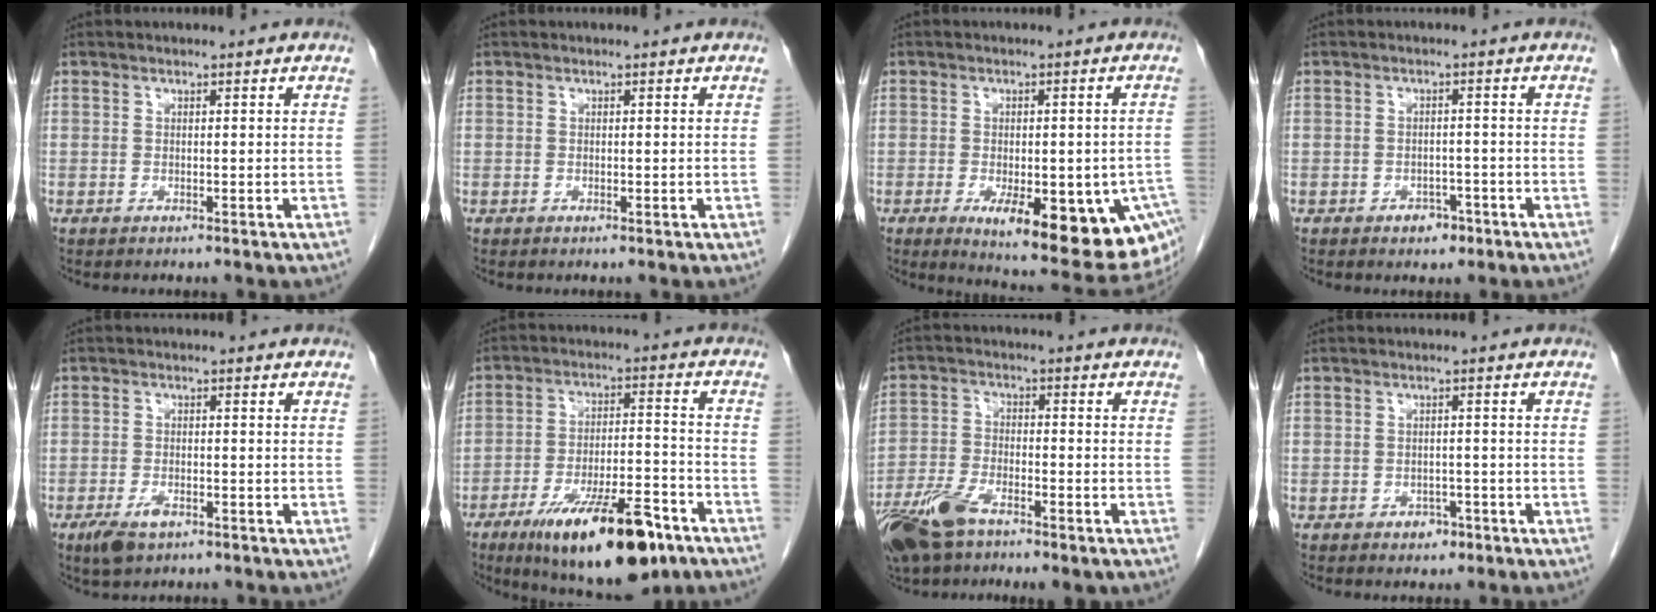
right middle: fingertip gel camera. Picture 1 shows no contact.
{"total": 0.0}
{"total": 18.8, "force": [-8.2, 6.1, 15.8], "torque": [-0.140, -0.011, -0.095]}
{"total": 2.6, "force": [-1.6, 1.7, 1.2], "torque": [-0.010, 0.006, -0.017]}
{"total": 3.8, "force": [-2.2, 1.5, 2.7], "torque": [-0.057, -0.004, -0.035]}
{"total": 18.1, "force": [-11.3, 4.6, 13.3], "torque": [-0.189, -0.008, -0.179]}
{"total": 11.2, "force": [-7.4, 4.3, 7.2], "torque": [-0.149, -0.009, -0.133]}
{"total": 2.1, "force": [-1.2, 1.5, 0.8], "torque": [-0.009, 0.005, -0.013]}